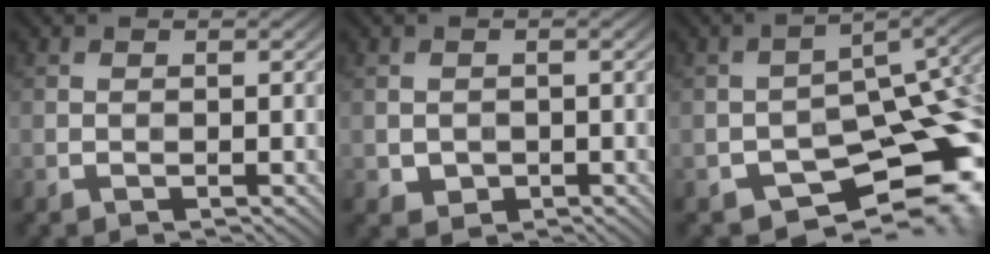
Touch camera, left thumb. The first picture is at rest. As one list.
[{"total": 1.6, "force": [-0.3, 1.4, 0.7], "torque": [-0.017, -0.011, -0.003]}, {"total": 12.7, "force": [-6.3, 6.7, 8.7], "torque": [-0.109, -0.022, -0.090]}]